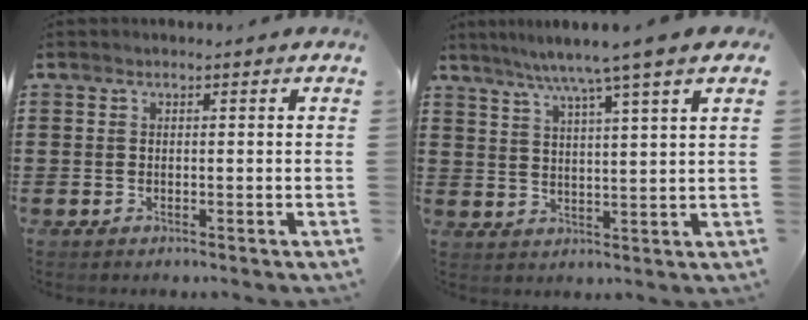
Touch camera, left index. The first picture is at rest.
{"total": 6.5, "force": [4.8, -0.4, 4.3], "torque": [-0.097, -0.017, 0.079]}